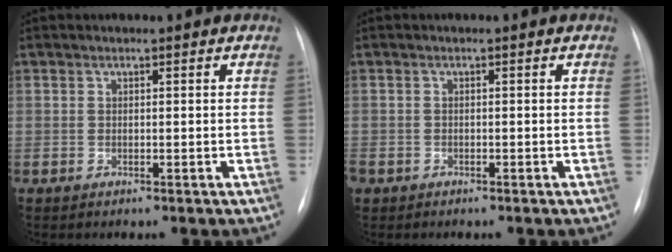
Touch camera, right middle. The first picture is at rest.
{"total": 2.7, "force": [-1.8, 1.8, 0.8], "torque": [-0.022, -0.002, -0.030]}